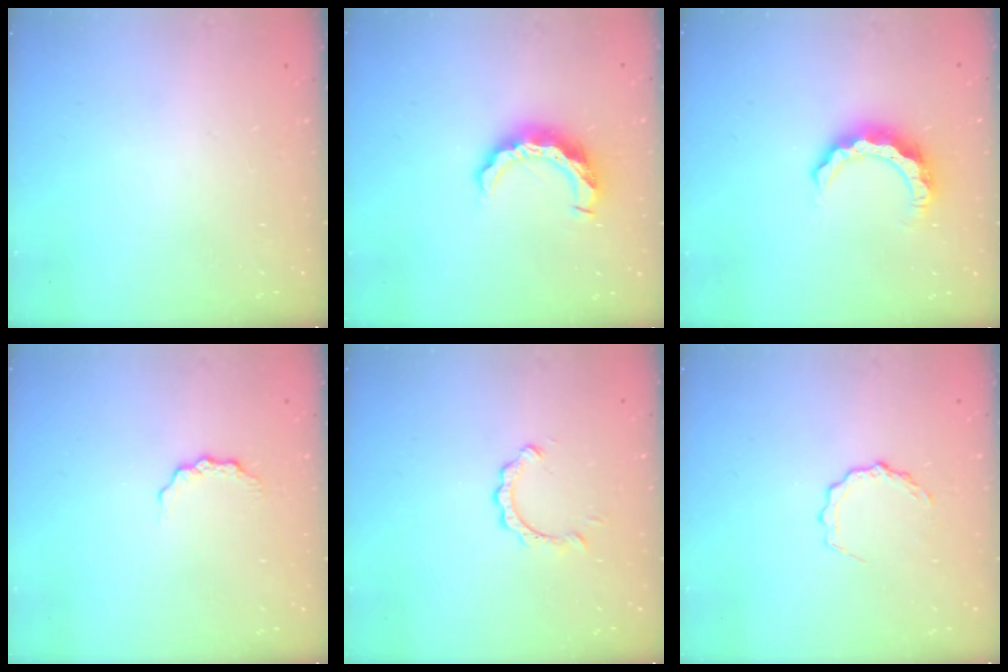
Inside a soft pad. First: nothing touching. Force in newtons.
{"total": 9.5, "press": 9.5, "slide": 0.5}
{"total": 7.7, "press": 7.7, "slide": 0.5}
{"total": 4.8, "press": 4.8, "slide": 0.6}
{"total": 2.8, "press": 2.7, "slide": 0.3}
{"total": 5.7, "press": 5.7, "slide": 0.5}